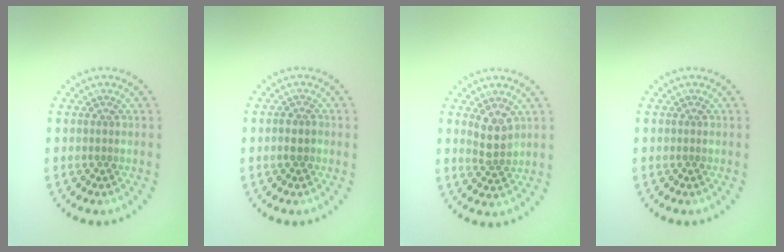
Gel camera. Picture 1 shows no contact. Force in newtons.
{"total": 1.3, "press": 1.3, "slide": 0.4}
{"total": 2.4, "press": 2.1, "slide": 1.0}
{"total": 0.0}